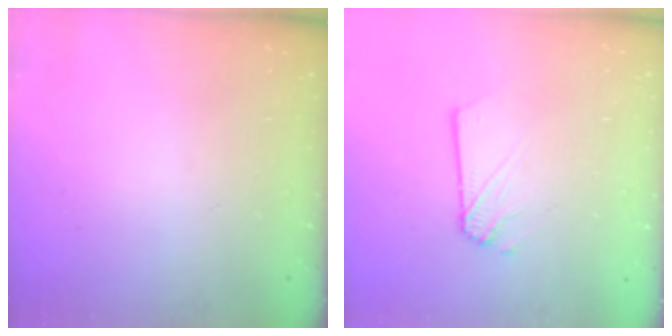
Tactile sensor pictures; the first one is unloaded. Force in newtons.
{"total": 1.8, "press": 1.8, "slide": 0.2}